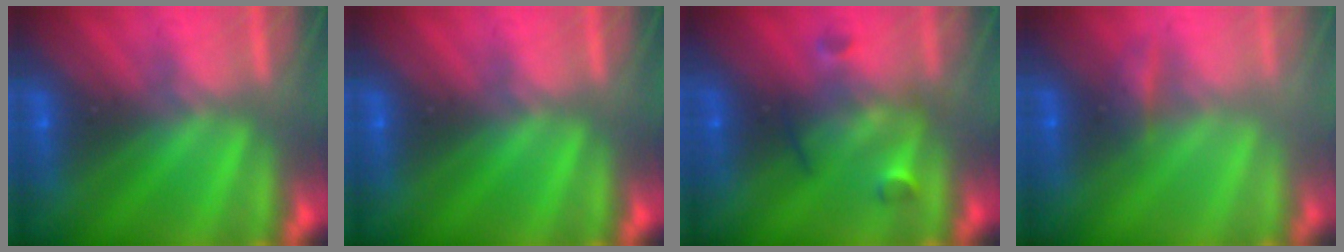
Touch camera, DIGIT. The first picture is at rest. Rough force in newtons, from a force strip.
{"total": 0.0}
{"total": 3.2}
{"total": 2.2}